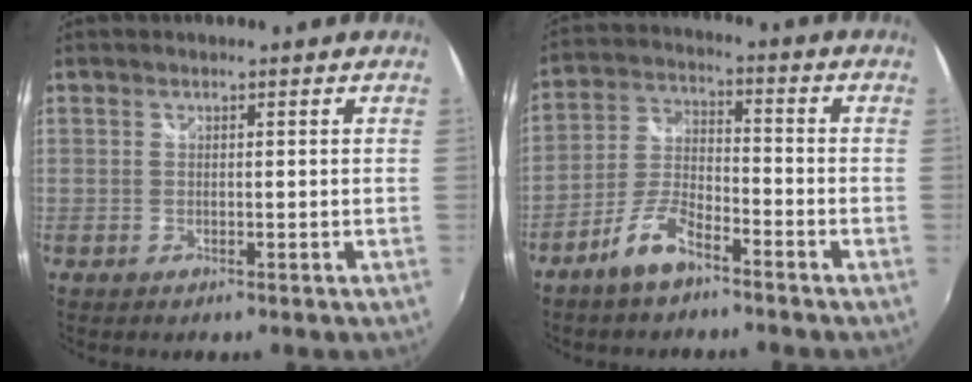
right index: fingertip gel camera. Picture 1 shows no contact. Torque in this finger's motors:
{"motor_torque": [0.59, -0.58, 0.31, 0.08]}